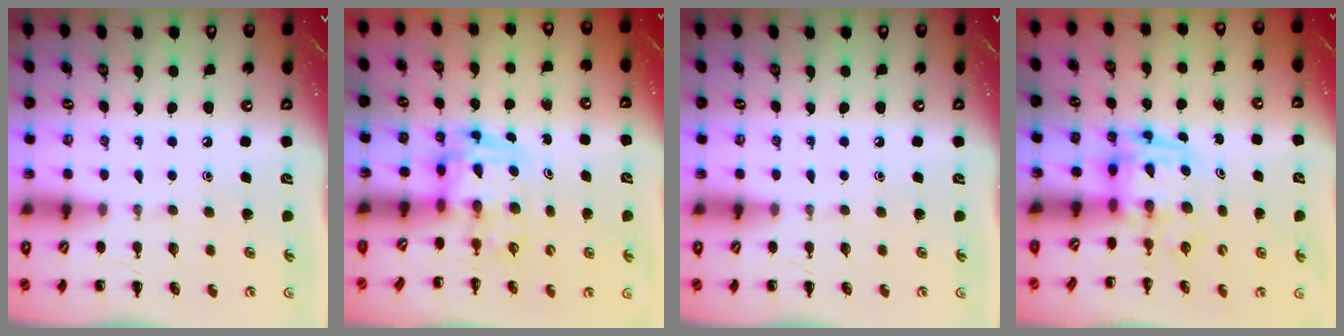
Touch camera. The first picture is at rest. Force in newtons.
{"total": 3.6, "press": 3.5, "slide": 0.6}
{"total": 0.0}
{"total": 3.9, "press": 3.8, "slide": 0.7}